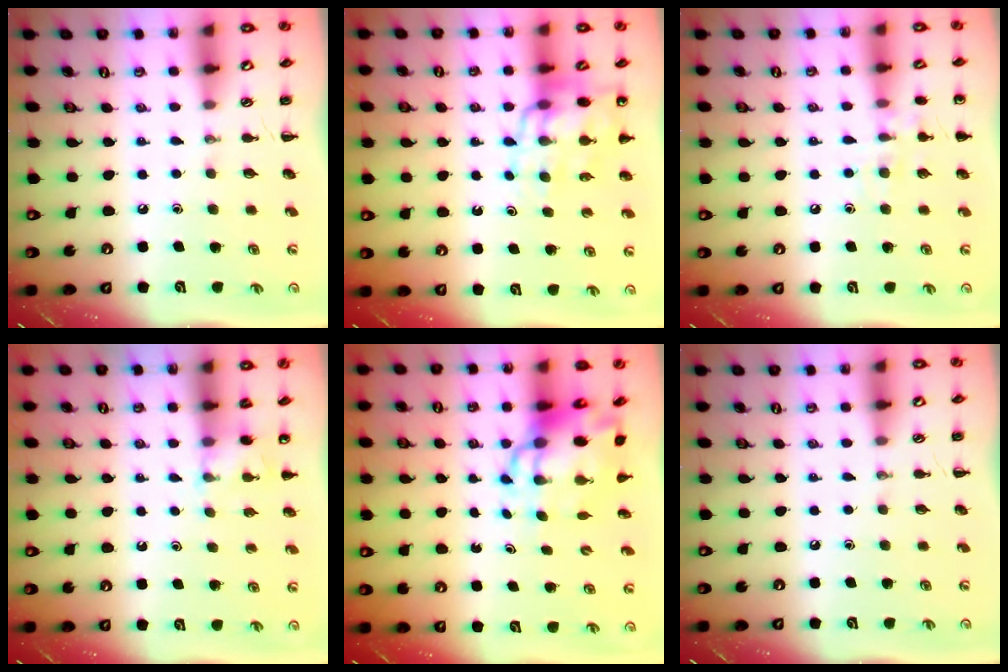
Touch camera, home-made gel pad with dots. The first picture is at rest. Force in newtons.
{"total": 15.0, "press": 14.5, "slide": 3.7}
{"total": 8.7, "press": 8.5, "slide": 1.9}
{"total": 4.7, "press": 4.5, "slide": 1.4}
{"total": 9.5, "press": 9.1, "slide": 2.8}
{"total": 0.0}